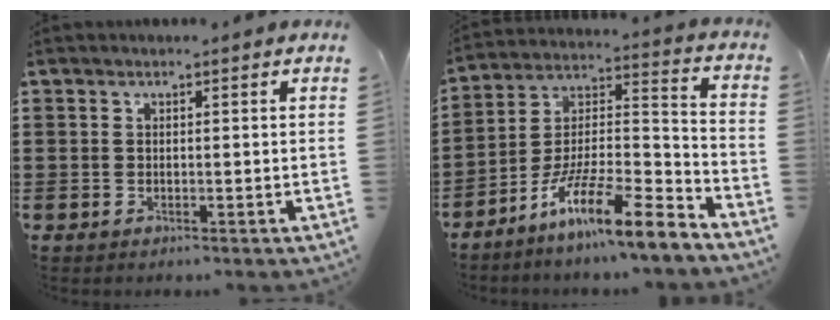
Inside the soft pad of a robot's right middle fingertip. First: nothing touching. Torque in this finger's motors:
{"motor_torque": [2.14, 0.00, 1.05, 0.21]}